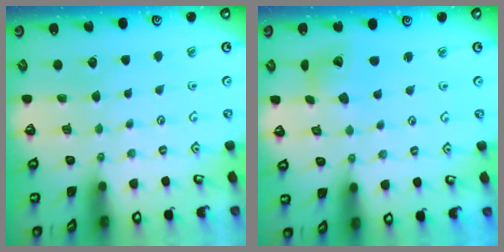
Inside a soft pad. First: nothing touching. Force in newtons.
{"total": 8.5, "press": 8.4, "slide": 1.1}